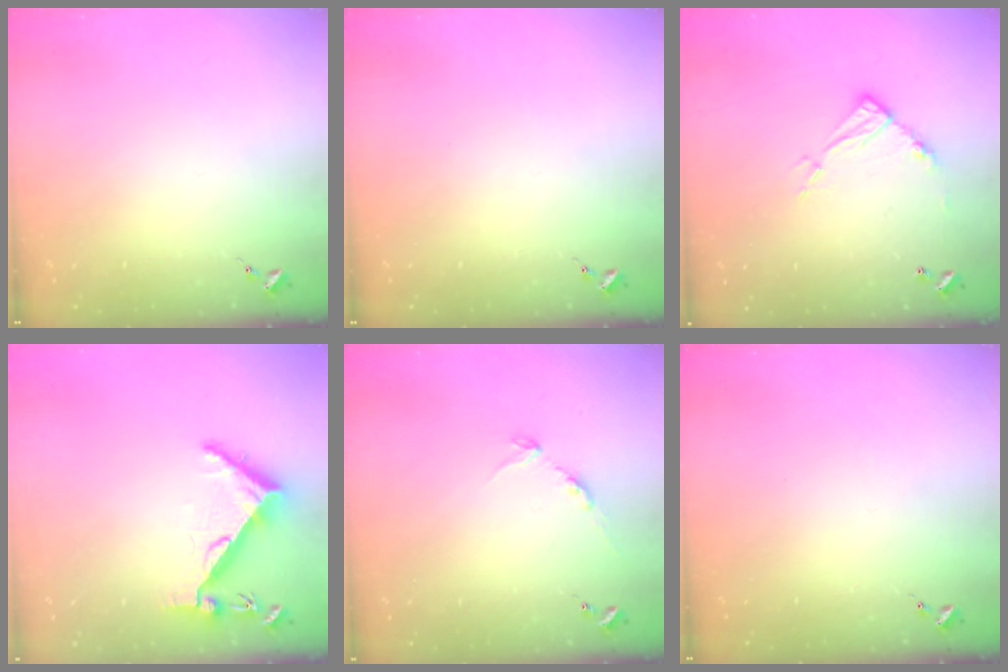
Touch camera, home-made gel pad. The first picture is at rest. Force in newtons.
{"total": 0.0}
{"total": 11.8, "press": 11.7, "slide": 1.1}
{"total": 6.3, "press": 6.2, "slide": 0.7}
{"total": 5.3, "press": 5.2, "slide": 0.7}
{"total": 0.0}